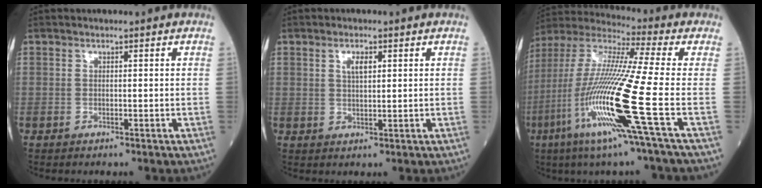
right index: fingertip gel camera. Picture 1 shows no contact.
{"total": 2.5, "force": [1.1, 0.8, 2.1], "torque": [-0.042, 0.001, 0.024]}
{"total": 19.3, "force": [-6.5, -1.2, 18.1], "torque": [-0.399, -0.033, -0.140]}